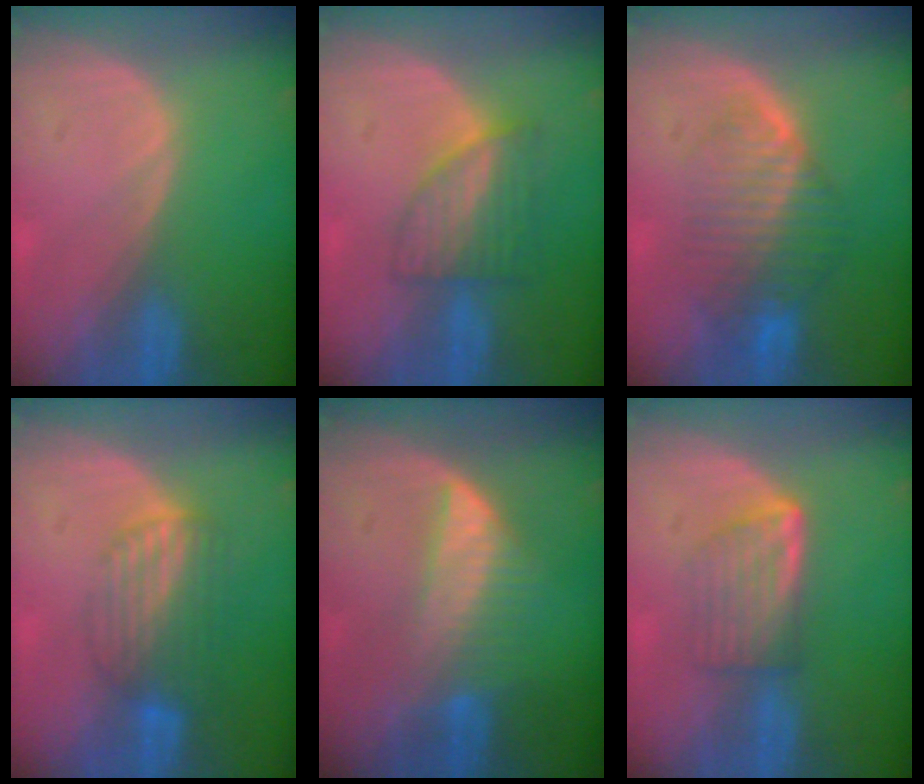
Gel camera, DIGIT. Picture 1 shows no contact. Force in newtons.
{"total": 6.1, "press": 5.6, "slide": 2.4}
{"total": 8.2, "press": 7.2, "slide": 3.8}
{"total": 6.9, "press": 5.8, "slide": 3.8}
{"total": 6.5, "press": 5.8, "slide": 2.9}
{"total": 5.8, "press": 5.3, "slide": 2.3}